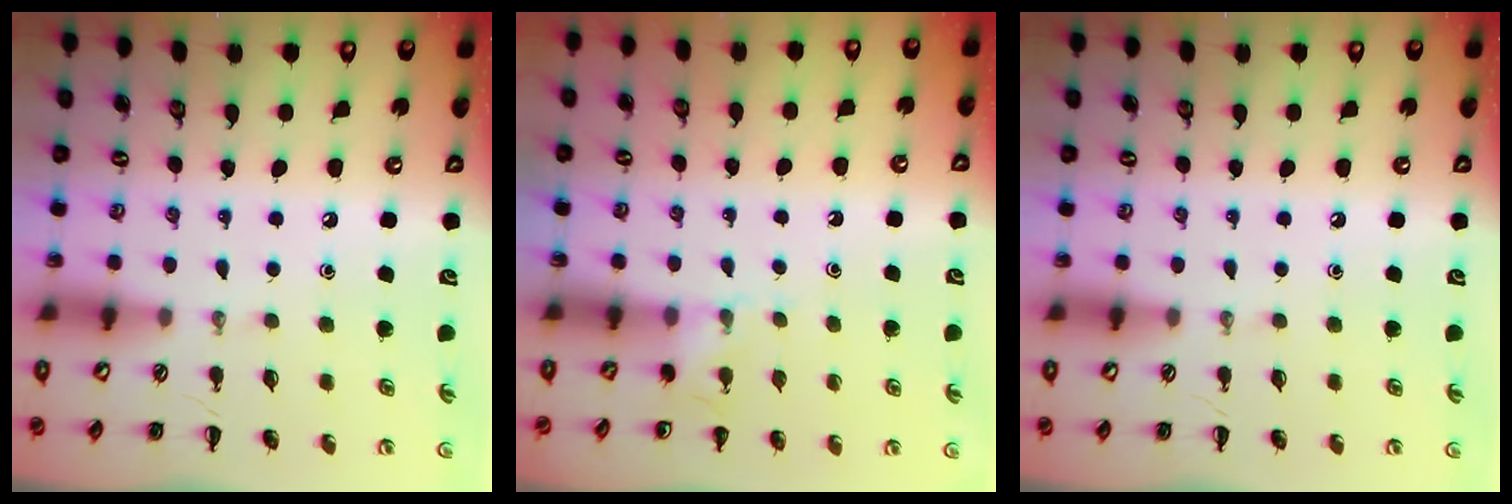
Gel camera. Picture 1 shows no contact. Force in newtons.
{"total": 5.2, "press": 5.0, "slide": 1.5}
{"total": 0.0}